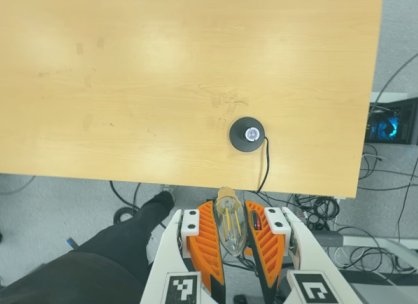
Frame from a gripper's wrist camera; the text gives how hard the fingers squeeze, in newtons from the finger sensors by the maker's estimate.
{"total": 12.4, "left": 13.8, "right": 11.0}